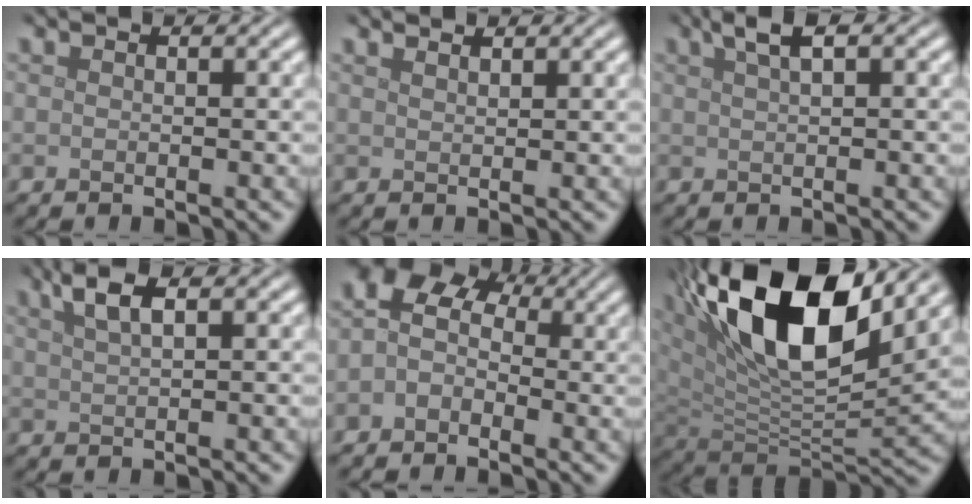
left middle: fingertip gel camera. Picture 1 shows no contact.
{"total": 1.9, "force": [1.6, 0.5, 0.8], "torque": [-0.003, 0.001, 0.012]}
{"total": 2.6, "force": [1.5, 0.7, 2.0], "torque": [-0.027, 0.009, 0.025]}
{"total": 3.1, "force": [1.7, 0.9, 2.4], "torque": [-0.044, 0.007, 0.032]}
{"total": 4.8, "force": [-0.3, 3.7, 3.2], "torque": [-0.048, 0.016, -0.019]}
{"total": 15.0, "force": [6.9, 6.2, 11.8], "torque": [-0.204, 0.015, 0.116]}